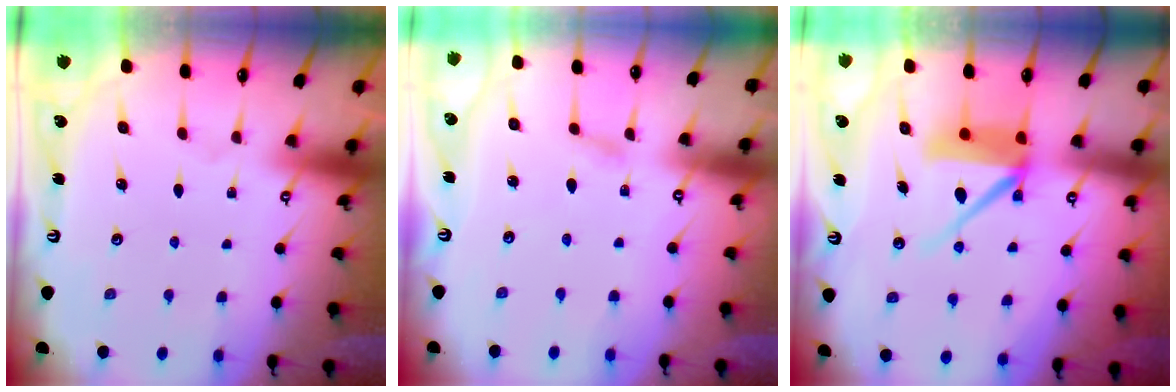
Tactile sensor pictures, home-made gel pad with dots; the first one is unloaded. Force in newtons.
{"total": 2.6, "press": 2.6, "slide": 0.2}
{"total": 10.0, "press": 10.0, "slide": 1.2}